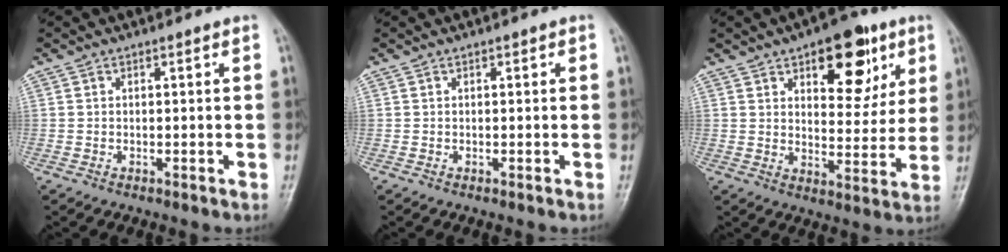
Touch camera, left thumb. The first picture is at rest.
{"total": 0.0}
{"total": 14.4, "force": [7.1, 7.3, 10.1], "torque": [-0.084, -0.029, 0.100]}